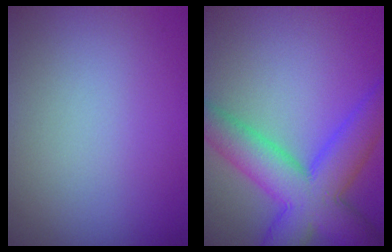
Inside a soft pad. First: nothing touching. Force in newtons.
{"total": 9.5, "press": 9.5, "slide": 0.3}